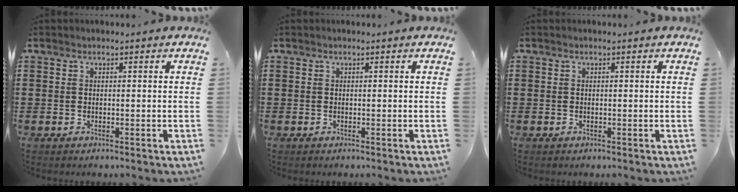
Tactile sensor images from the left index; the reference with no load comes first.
{"total": 0.0}
{"total": 0.0}